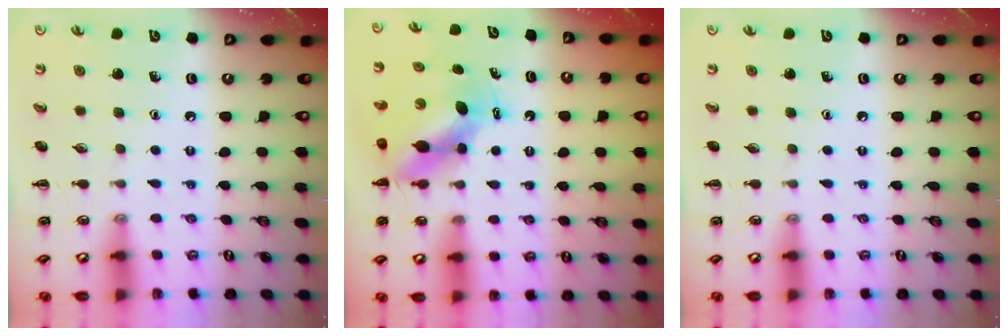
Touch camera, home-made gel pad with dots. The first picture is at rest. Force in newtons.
{"total": 7.9, "press": 7.8, "slide": 0.8}
{"total": 0.0}